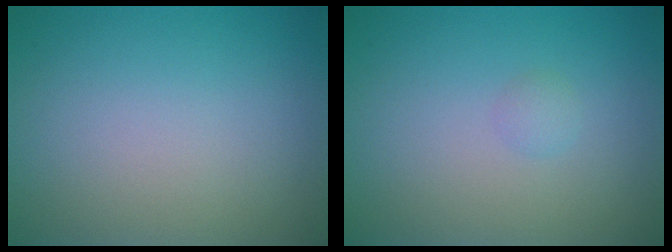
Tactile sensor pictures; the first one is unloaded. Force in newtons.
{"total": 0.7, "press": 0.7, "slide": 0.0}